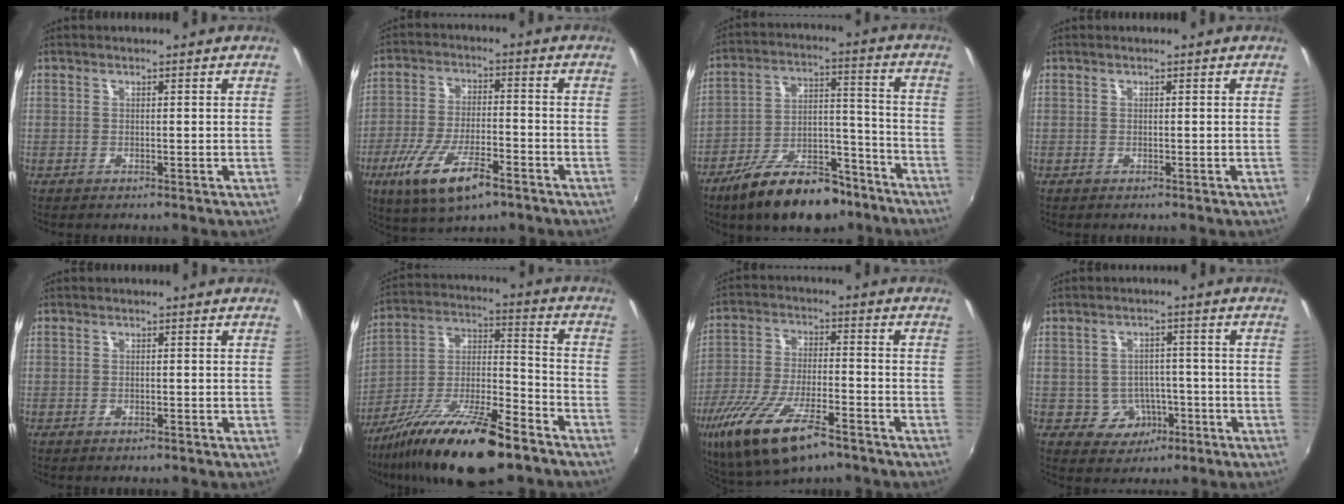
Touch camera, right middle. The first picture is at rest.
{"total": 13.2, "force": [-7.3, 4.3, 10.2], "torque": [-0.211, -0.028, -0.129]}
{"total": 17.7, "force": [-12.5, 7.6, 10.0], "torque": [-0.176, 0.011, -0.191]}
{"total": 0.0}
{"total": 0.7, "force": [-0.5, 0.4, 0.2], "torque": [-0.004, -0.002, -0.009]}
{"total": 21.2, "force": [-14.0, 5.6, 14.8], "torque": [-0.268, -0.019, -0.241]}
{"total": 17.9, "force": [-11.1, 6.0, 12.7], "torque": [-0.261, -0.047, -0.198]}
{"total": 5.7, "force": [-2.1, 5.1, 1.4], "torque": [-0.038, 0.015, -0.013]}